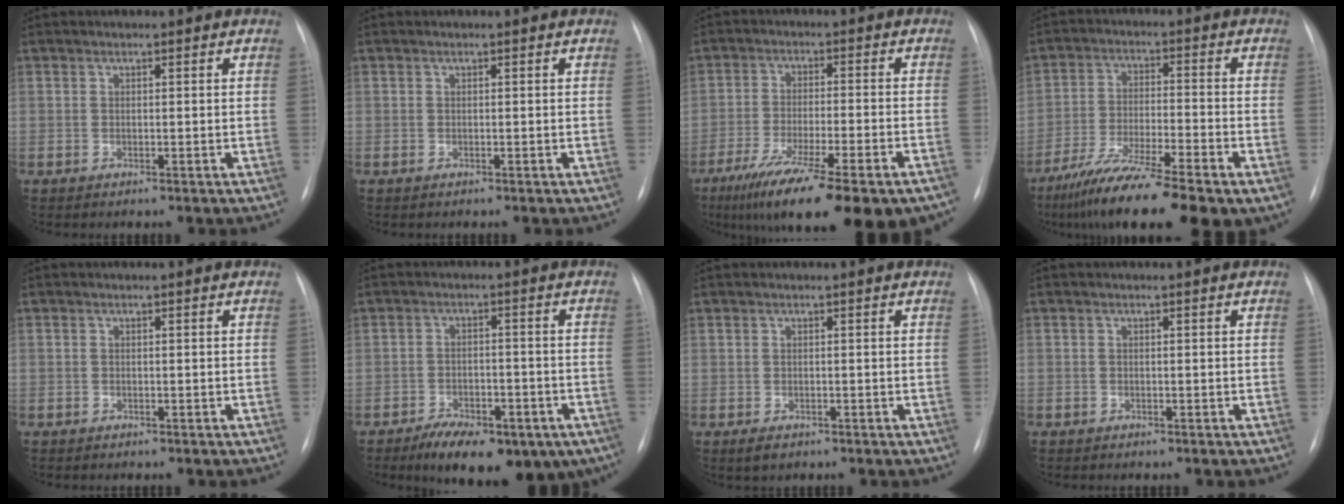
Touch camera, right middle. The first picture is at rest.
{"total": 0.0}
{"total": 22.4, "force": [-16.4, 3.6, 14.8], "torque": [-0.189, -0.033, -0.241]}
{"total": 15.6, "force": [-10.6, 1.9, 11.3], "torque": [-0.187, -0.034, -0.180]}
{"total": 0.8, "force": [-0.6, 0.5, 0.2], "torque": [-0.006, 0.003, -0.009]}
{"total": 15.3, "force": [-10.2, 7.0, 9.0], "torque": [-0.111, 0.012, -0.142]}
{"total": 1.9, "force": [-1.2, 1.1, 1.0], "torque": [-0.018, 0.000, -0.012]}
{"total": 0.9, "force": [-0.7, 0.6, 0.2], "torque": [-0.006, 0.003, -0.010]}